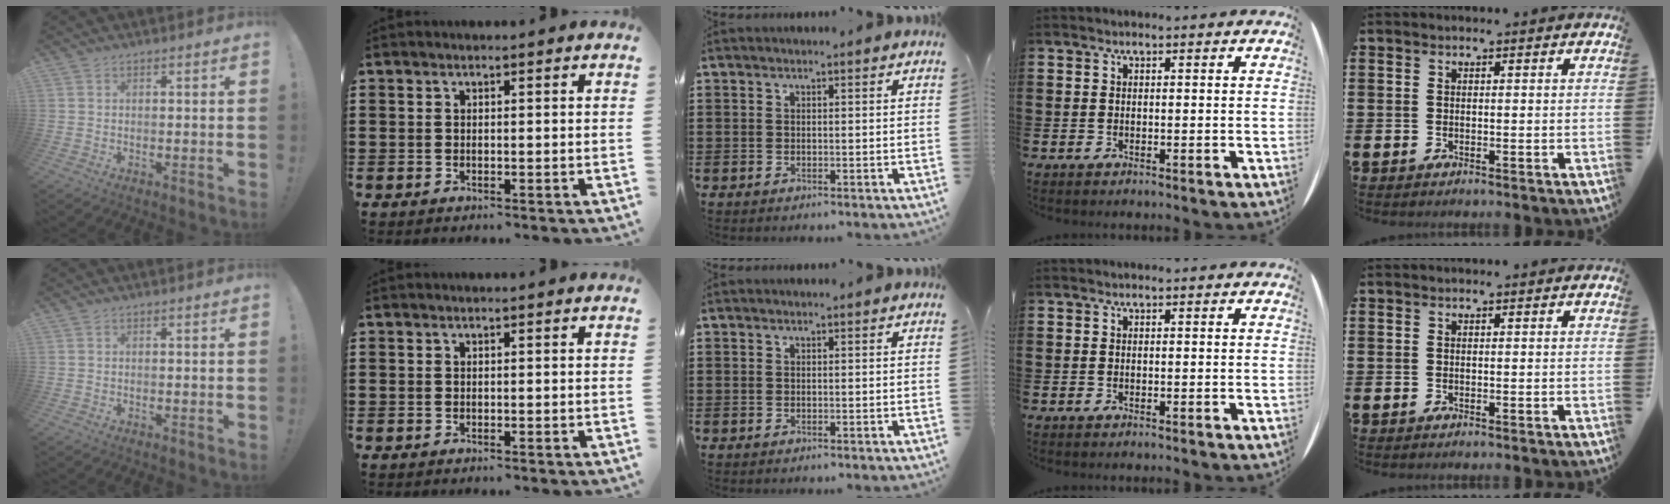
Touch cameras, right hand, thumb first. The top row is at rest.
{}